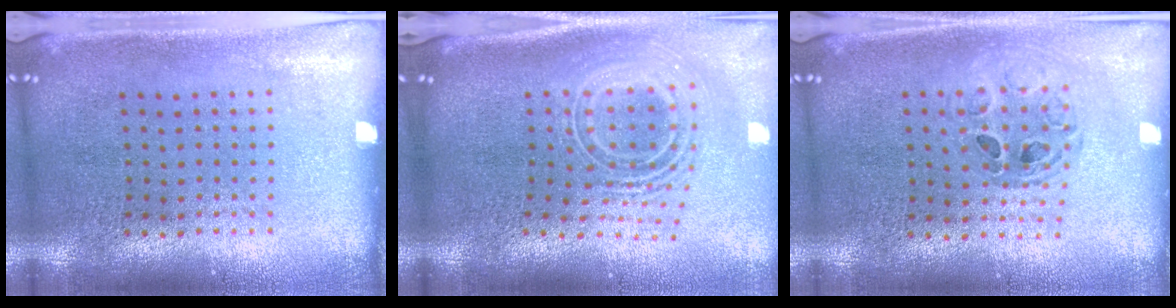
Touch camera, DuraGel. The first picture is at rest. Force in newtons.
{"total": 2.7, "press": 1.8, "slide": 2.0}
{"total": 0.9, "press": 0.8, "slide": 0.1}